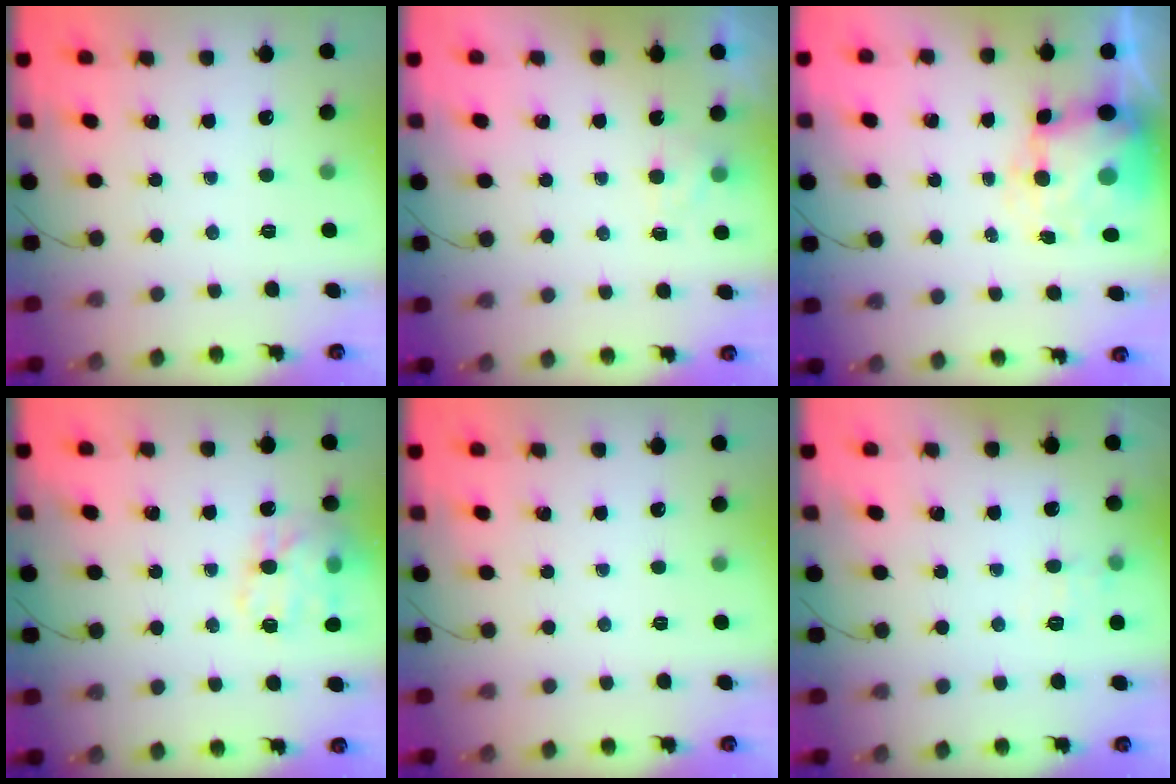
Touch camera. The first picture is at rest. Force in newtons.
{"total": 1.3, "press": 0.7, "slide": 1.0}
{"total": 7.8, "press": 7.6, "slide": 1.7}
{"total": 15.9, "press": 15.8, "slide": 2.3}
{"total": 0.0}
{"total": 7.8, "press": 7.6, "slide": 1.7}